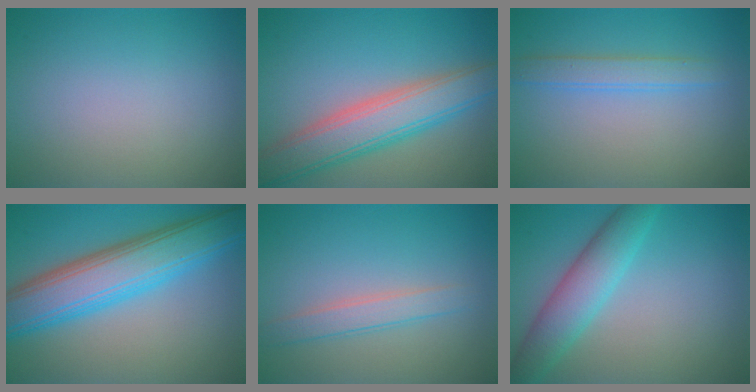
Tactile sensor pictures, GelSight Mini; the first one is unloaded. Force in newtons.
{"total": 6.6, "press": 6.6, "slide": 0.2}
{"total": 2.2, "press": 2.2, "slide": 0.1}
{"total": 8.9, "press": 8.9, "slide": 0.3}
{"total": 2.3, "press": 2.2, "slide": 0.1}
{"total": 4.9, "press": 4.9, "slide": 0.1}